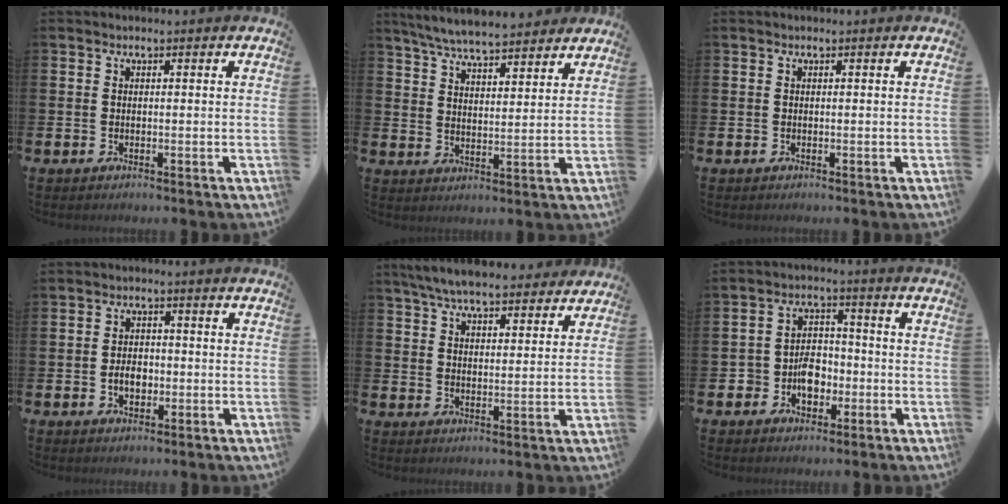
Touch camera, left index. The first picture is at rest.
{"total": 6.7, "force": [6.4, 0.8, 1.8], "torque": [-0.054, -0.029, 0.115]}
{"total": 0.0}
{"total": 3.3, "force": [-0.7, 2.2, 2.3], "torque": [-0.022, -0.004, -0.020]}
{"total": 7.2, "force": [6.8, 1.2, 2.0], "torque": [-0.052, -0.031, 0.121]}
{"total": 5.0, "force": [-1.9, 4.0, 2.5], "torque": [-0.038, 0.008, -0.041]}